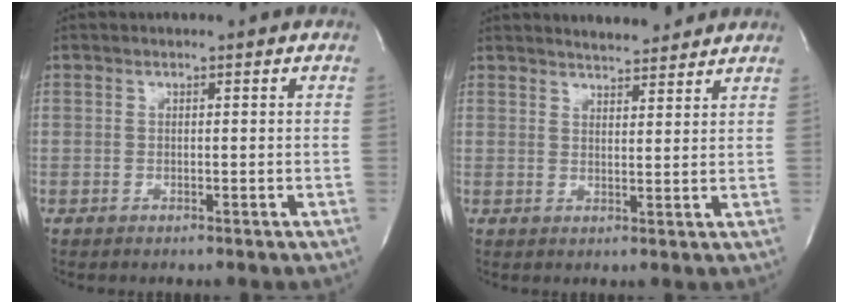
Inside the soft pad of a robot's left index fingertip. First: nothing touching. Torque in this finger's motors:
{"motor_torque": [-0.24, -0.16, 0.44, 0.09]}